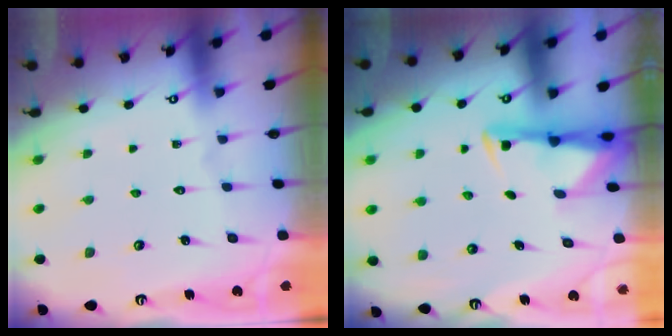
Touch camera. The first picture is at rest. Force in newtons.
{"total": 2.8, "press": 2.7, "slide": 0.5}